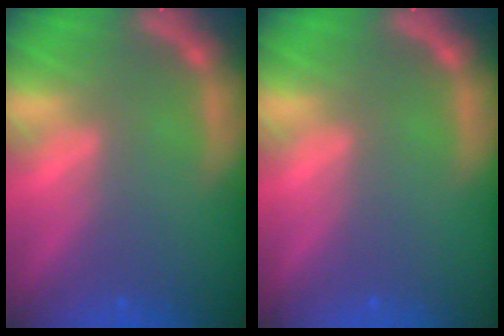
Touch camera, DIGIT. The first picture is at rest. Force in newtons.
{"total": 0.0}